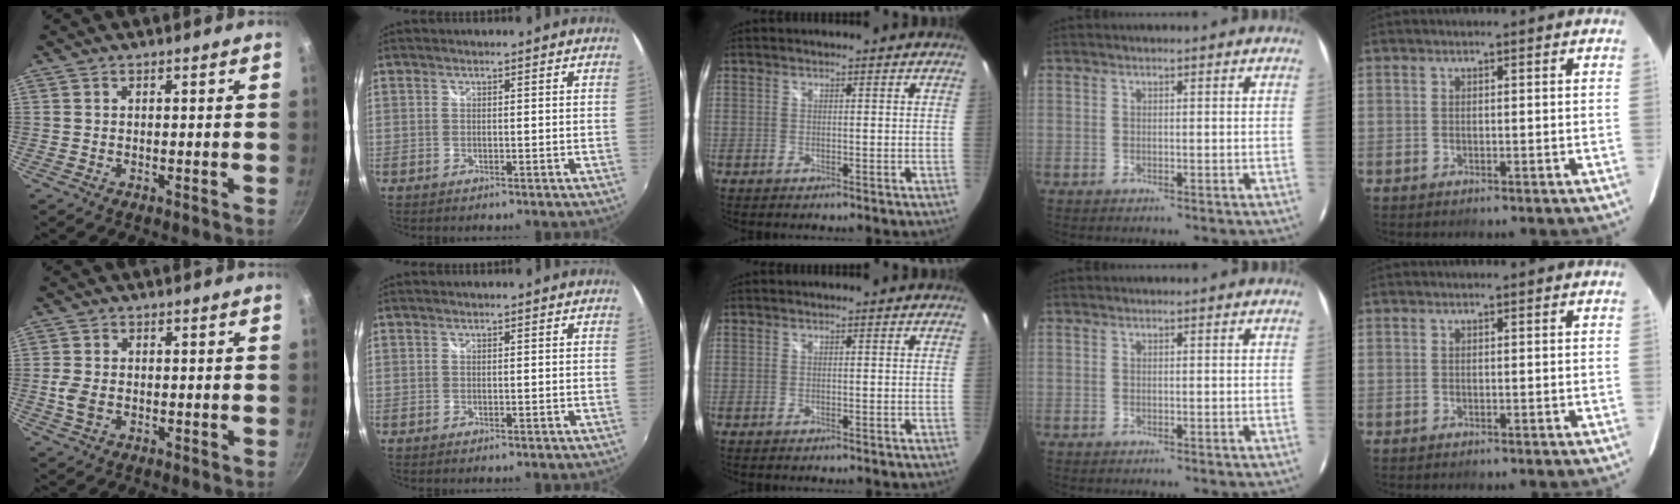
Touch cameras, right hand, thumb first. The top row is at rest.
{"thumb": {"total": 3.8, "force": [-0.5, 2.7, 2.6], "torque": [-0.054, 0.003, -0.010]}}